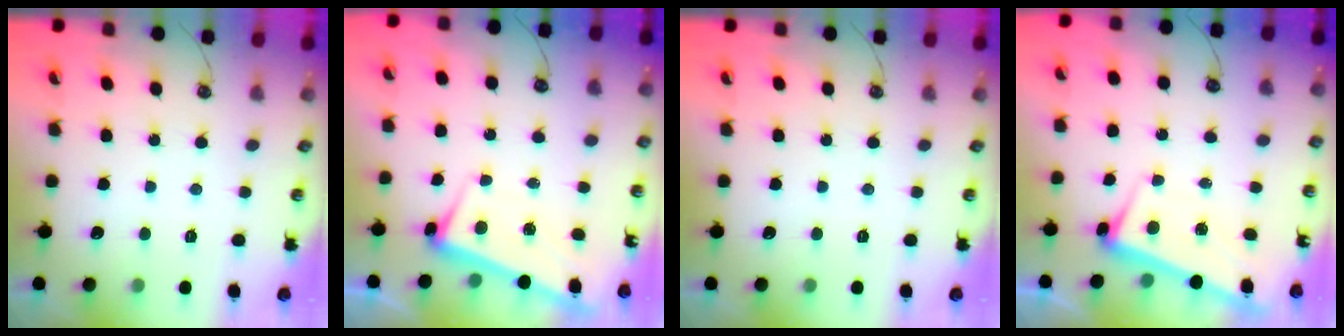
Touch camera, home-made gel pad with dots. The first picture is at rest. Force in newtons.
{"total": 2.5, "press": 2.2, "slide": 1.1}
{"total": 0.0}
{"total": 2.5, "press": 2.2, "slide": 1.1}